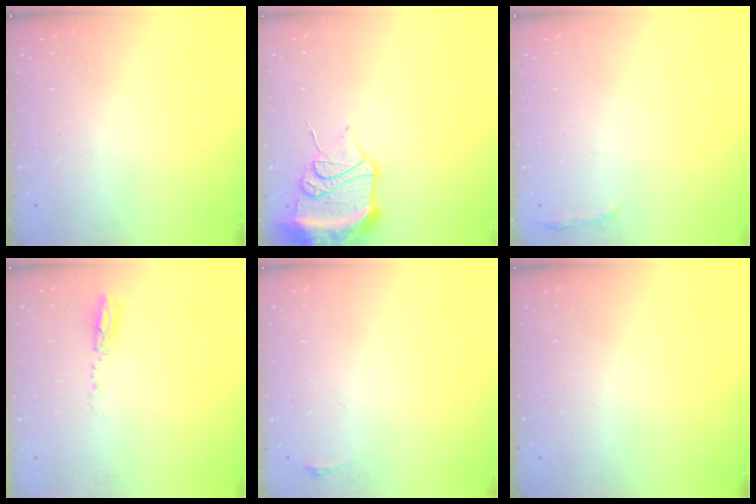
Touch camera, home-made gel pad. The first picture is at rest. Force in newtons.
{"total": 15.7, "press": 14.5, "slide": 6.0}
{"total": 3.0, "press": 1.9, "slide": 2.3}
{"total": 3.2, "press": 3.2, "slide": 0.4}
{"total": 2.8, "press": 2.1, "slide": 1.9}
{"total": 0.0}